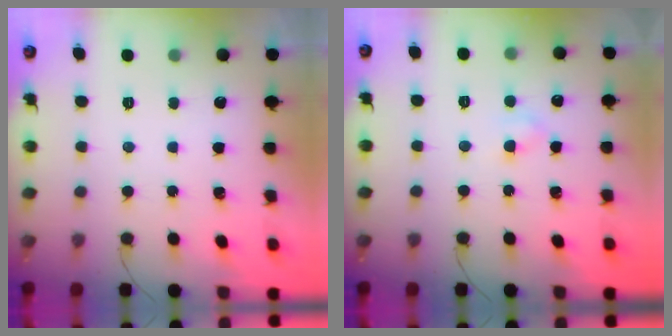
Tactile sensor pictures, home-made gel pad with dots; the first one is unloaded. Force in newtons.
{"total": 2.5, "press": 2.3, "slide": 0.9}